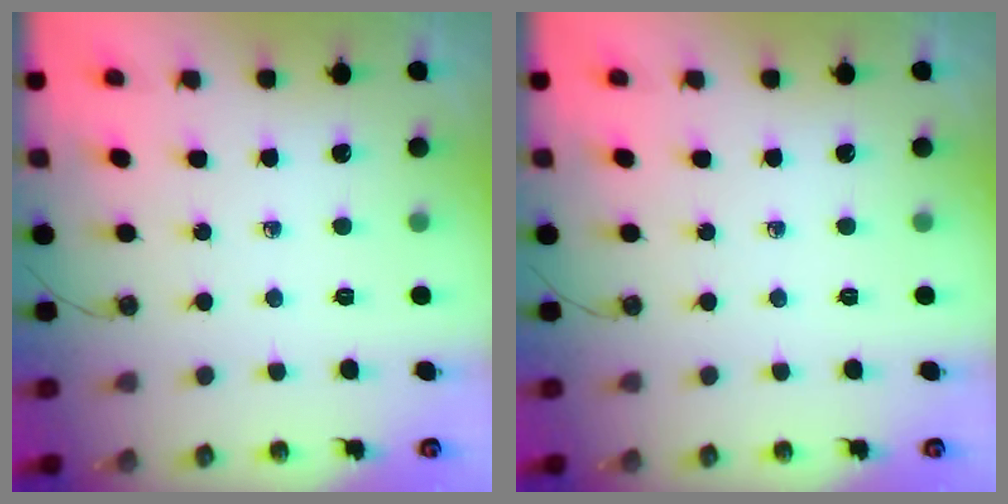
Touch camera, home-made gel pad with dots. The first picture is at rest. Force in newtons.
{"total": 0.0}